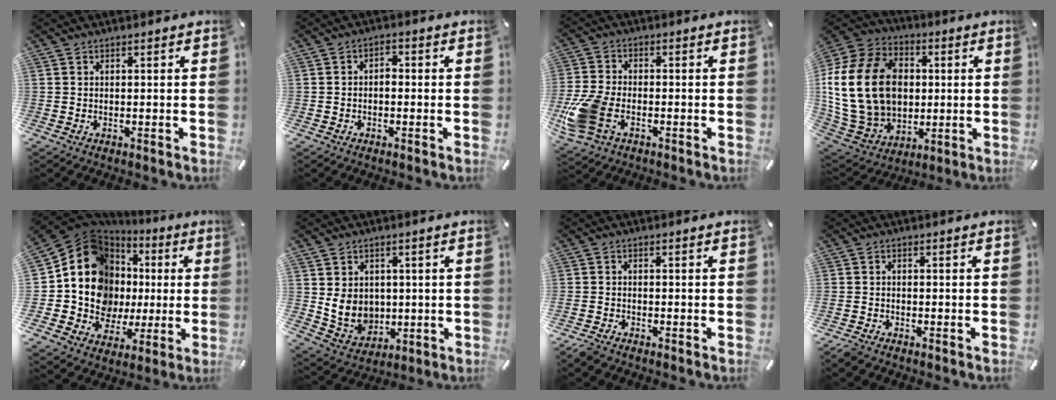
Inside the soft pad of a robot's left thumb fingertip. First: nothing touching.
{"total": 2.3, "force": [-0.9, 1.5, 1.5], "torque": [-0.029, 0.009, -0.019]}
{"total": 11.8, "force": [-4.4, 7.5, 8.0], "torque": [-0.182, 0.004, -0.077]}
{"total": 25.1, "force": [1.7, 19.4, 15.8], "torque": [-0.326, 0.009, 0.038]}
{"total": 16.0, "force": [2.7, 14.1, 7.0], "torque": [-0.130, -0.044, 0.065]}
{"total": 8.0, "force": [1.4, 7.3, 2.8], "torque": [-0.075, -0.016, 0.028]}
{"total": 1.9, "force": [-1.7, 0.6, 0.6], "torque": [-0.025, 0.002, -0.039]}
{"total": 1.5, "force": [-1.4, 0.5, 0.4], "torque": [-0.015, 0.002, -0.029]}